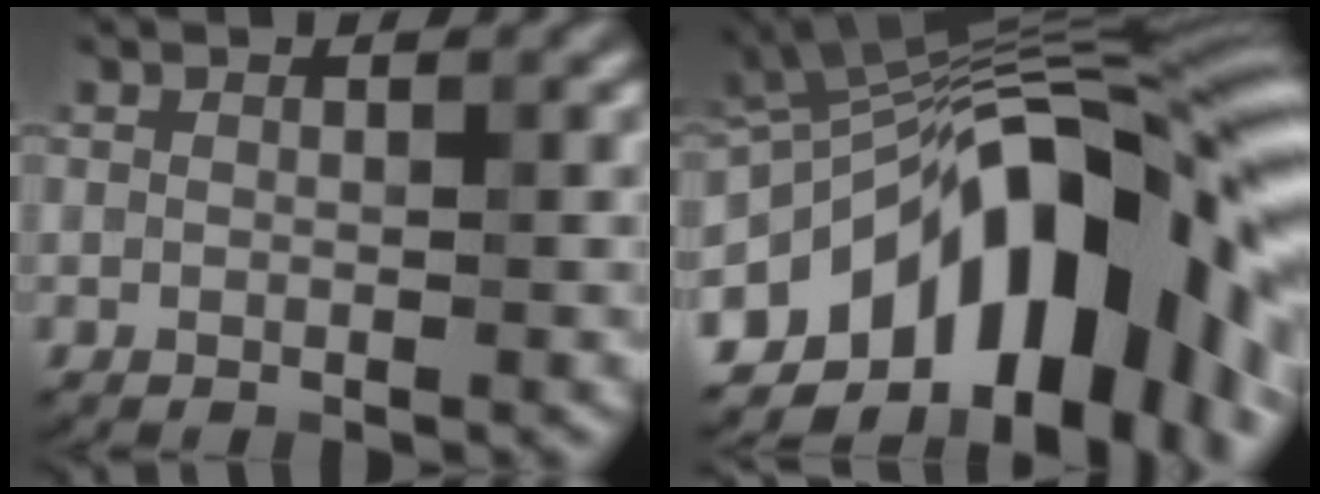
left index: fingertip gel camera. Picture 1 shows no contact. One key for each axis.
{"total": 16.5, "fx": -6.0, "fy": 8.3, "fz": 12.9, "tx": -0.151, "ty": 0.022, "tz": -0.114}